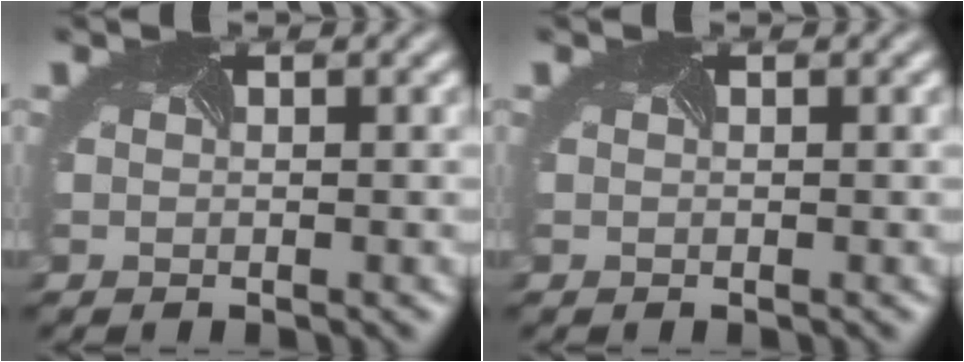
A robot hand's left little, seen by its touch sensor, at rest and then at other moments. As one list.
[{"total": 0.0}]